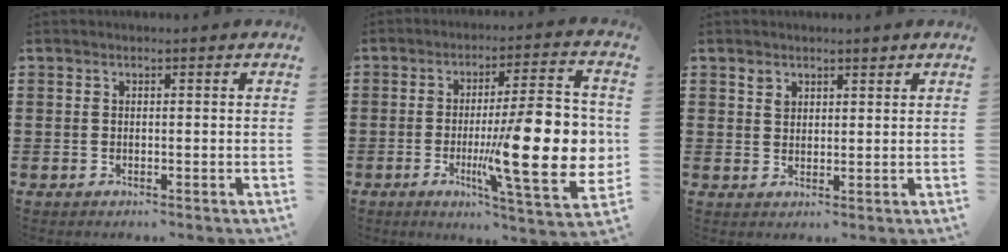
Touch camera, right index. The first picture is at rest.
{"total": 18.3, "force": [-1.4, 4.4, 17.7], "torque": [-0.263, -0.024, -0.017]}
{"total": 1.9, "force": [1.5, 1.2, 0.4], "torque": [-0.004, -0.001, 0.028]}